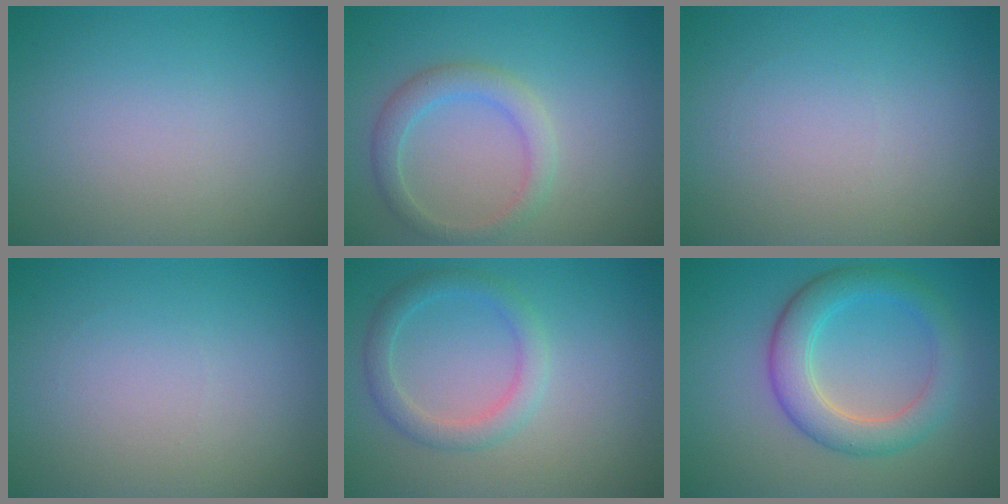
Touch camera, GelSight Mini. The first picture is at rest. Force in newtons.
{"total": 2.7, "press": 2.7, "slide": 0.2}
{"total": 0.0}
{"total": 0.0}
{"total": 2.5, "press": 2.5, "slide": 0.0}
{"total": 4.8, "press": 4.8, "slide": 0.1}